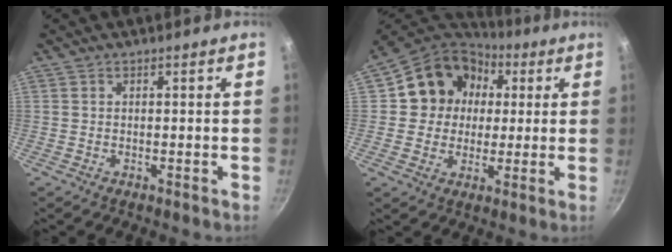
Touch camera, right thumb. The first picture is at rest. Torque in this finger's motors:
{"motor_torque": [0.09, 0.22, 0.03, -0.06, 0.10]}